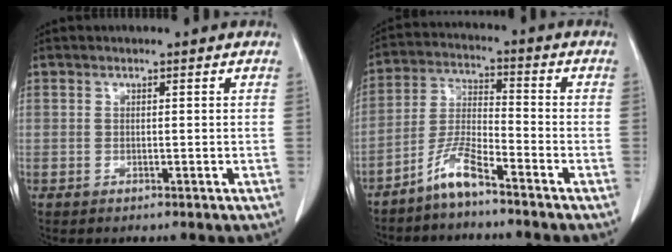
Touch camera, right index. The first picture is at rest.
{"total": 6.6, "force": [-5.1, 0.7, 4.1], "torque": [-0.094, -0.008, -0.105]}